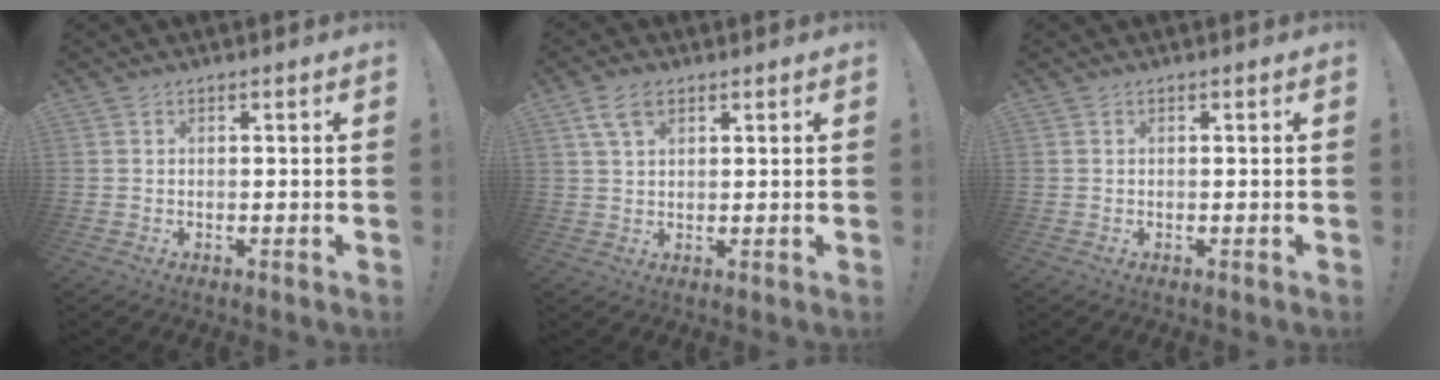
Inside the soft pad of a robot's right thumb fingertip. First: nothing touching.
{"total": 6.2, "force": [3.2, 3.4, 4.0], "torque": [-0.074, -0.002, 0.062]}
{"total": 0.0}